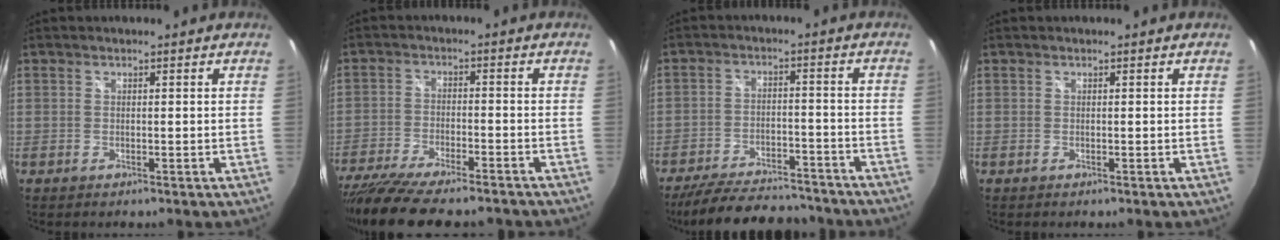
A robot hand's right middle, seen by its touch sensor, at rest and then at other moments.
{"total": 18.5, "force": [-15.4, 3.9, 9.5], "torque": [-0.193, -0.046, -0.247]}
{"total": 17.9, "force": [-15.4, 5.2, 7.5], "torque": [-0.155, 0.000, -0.218]}
{"total": 0.0}